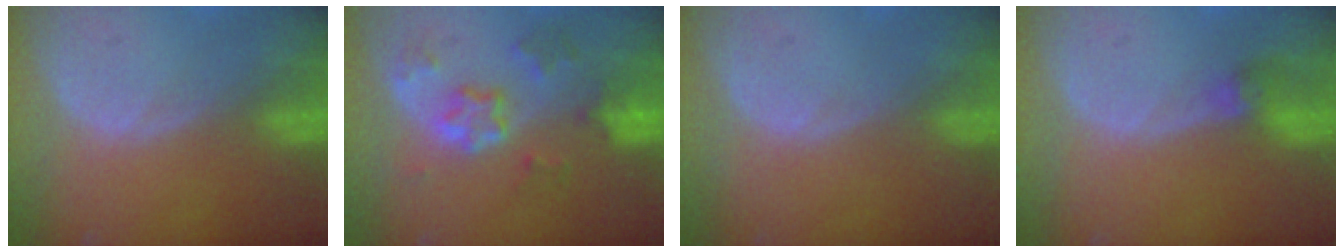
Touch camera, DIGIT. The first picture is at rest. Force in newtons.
{"total": 7.1, "press": 6.3, "slide": 3.4}
{"total": 0.0}
{"total": 2.6, "press": 2.6, "slide": 0.6}